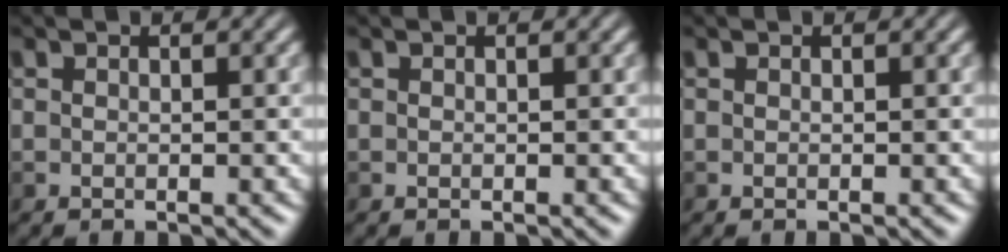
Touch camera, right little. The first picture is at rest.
{"total": 0.0}
{"total": 0.0}